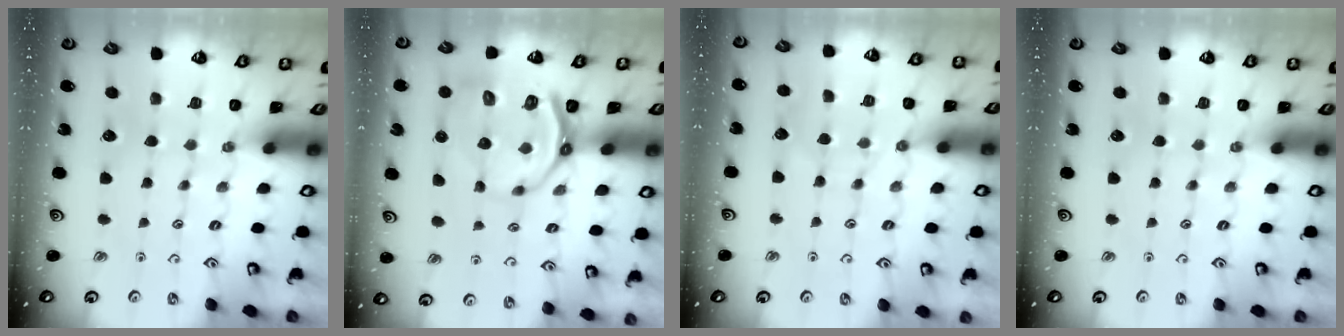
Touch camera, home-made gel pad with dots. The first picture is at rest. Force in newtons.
{"total": 11.7, "press": 11.2, "slide": 3.2}
{"total": 5.7, "press": 5.6, "slide": 0.6}
{"total": 0.0}